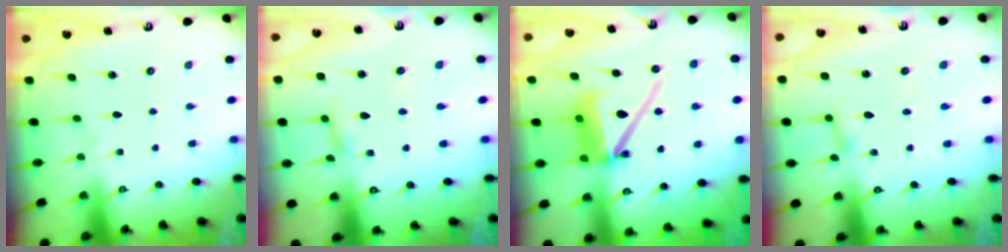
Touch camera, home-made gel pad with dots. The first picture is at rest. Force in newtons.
{"total": 2.7, "press": 2.6, "slide": 0.3}
{"total": 13.7, "press": 13.6, "slide": 1.6}
{"total": 2.4, "press": 2.4, "slide": 0.2}